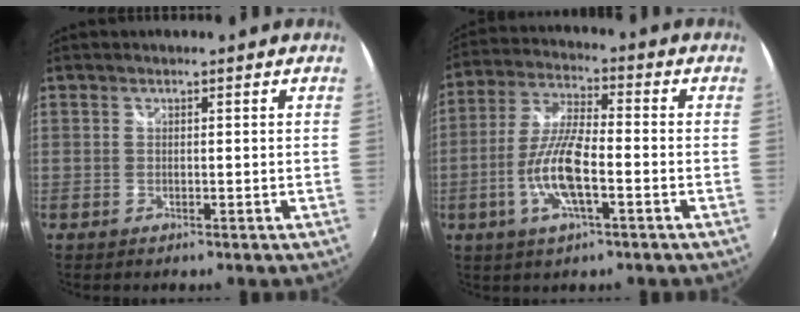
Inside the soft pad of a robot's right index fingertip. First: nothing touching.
{"total": 11.0, "force": [-3.6, 2.7, 10.0], "torque": [-0.210, -0.003, -0.070]}